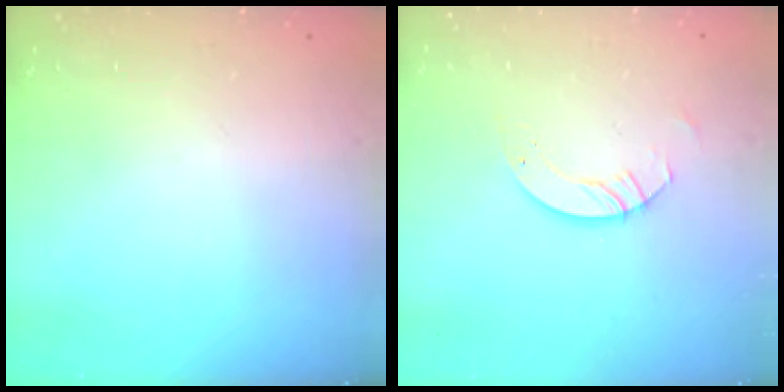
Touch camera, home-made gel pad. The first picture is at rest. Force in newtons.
{"total": 3.3, "press": 3.3, "slide": 0.2}